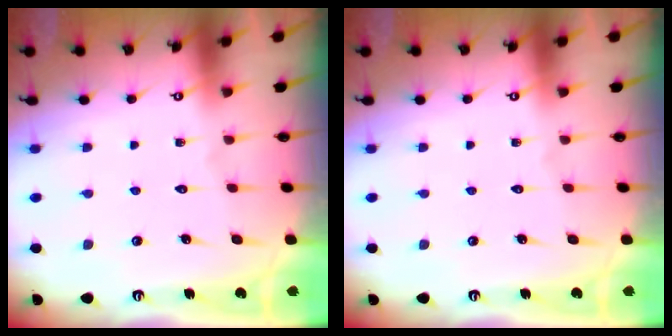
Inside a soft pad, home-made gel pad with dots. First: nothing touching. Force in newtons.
{"total": 0.0}